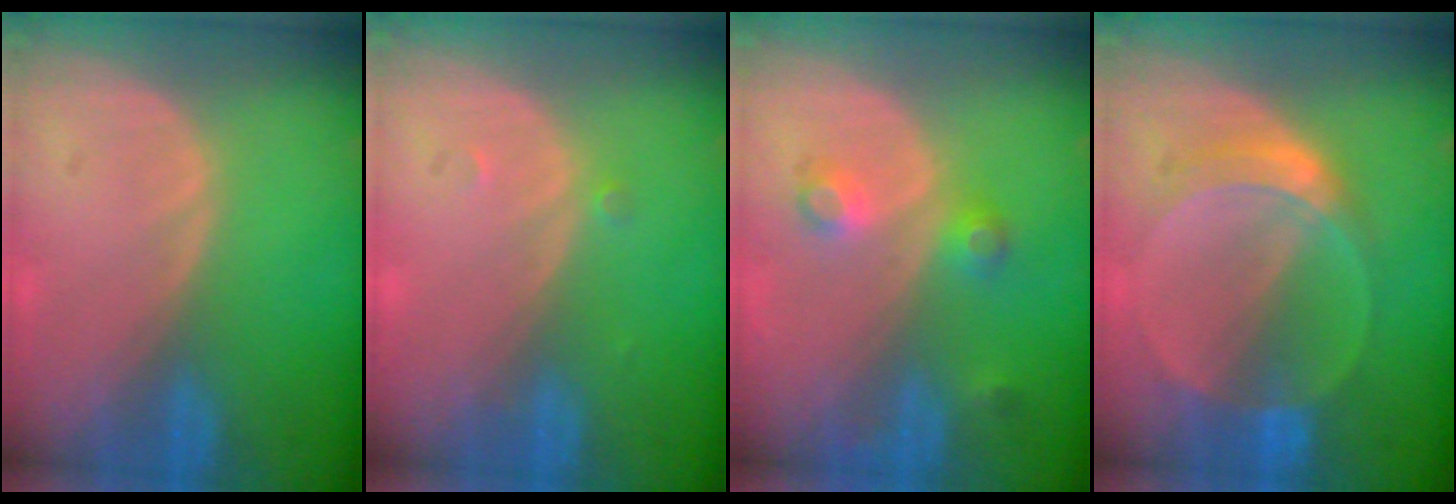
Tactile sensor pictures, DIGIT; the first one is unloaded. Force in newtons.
{"total": 0.7, "press": 0.7, "slide": 0.1}
{"total": 3.8, "press": 3.4, "slide": 1.6}
{"total": 6.1, "press": 5.6, "slide": 2.2}